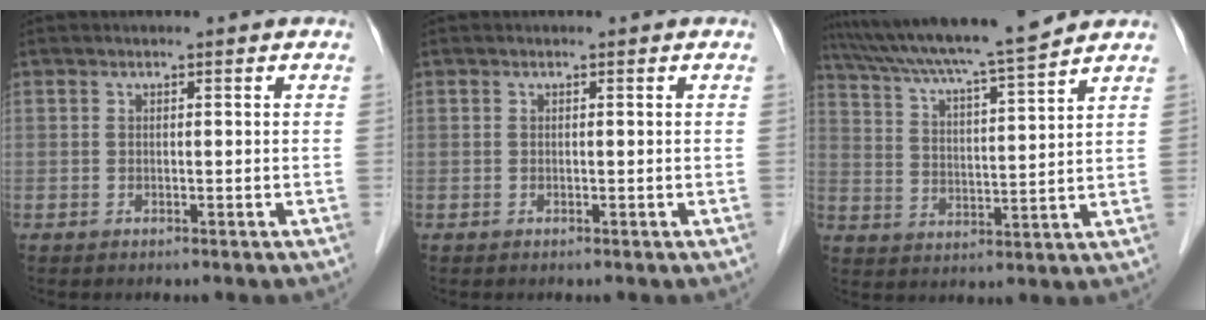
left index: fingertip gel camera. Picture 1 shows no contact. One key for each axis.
{"total": 0.0}
{"total": 14.8, "fx": 13.1, "fy": -1.0, "fz": 6.9, "tx": -0.125, "ty": 0.004, "tz": 0.209}